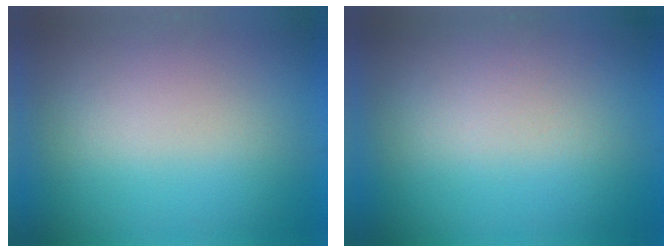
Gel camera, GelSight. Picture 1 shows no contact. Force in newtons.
{"total": 2.7}